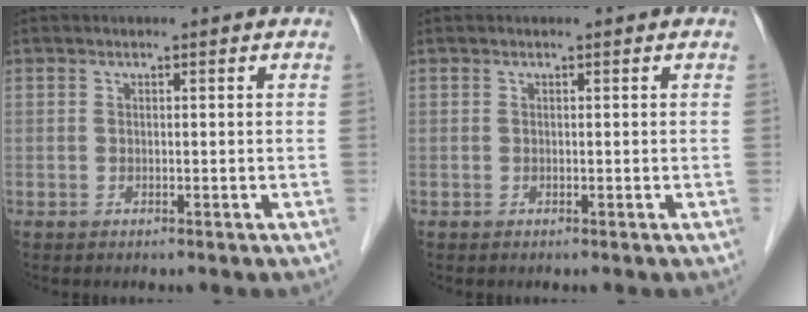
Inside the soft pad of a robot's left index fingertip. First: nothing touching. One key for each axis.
{"total": 0.0}